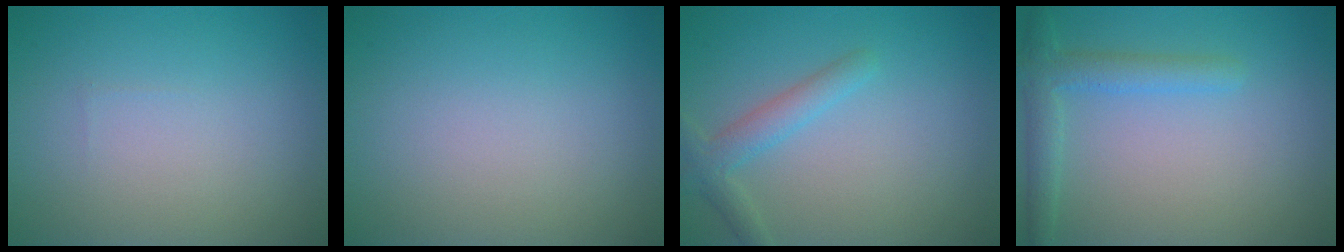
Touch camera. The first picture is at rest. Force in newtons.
{"total": 0.0}
{"total": 2.5, "press": 2.5, "slide": 0.2}
{"total": 2.8, "press": 2.8, "slide": 0.2}